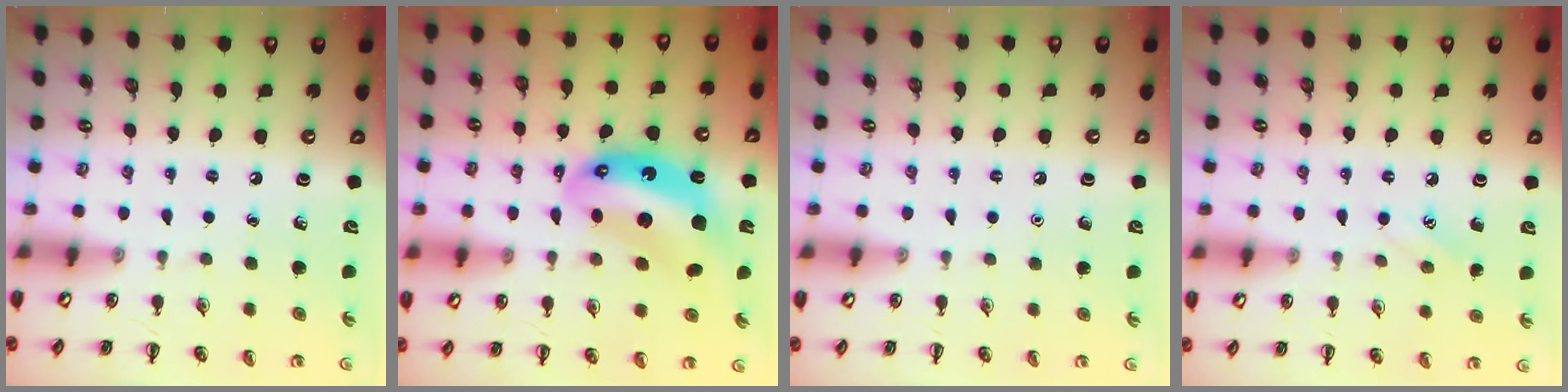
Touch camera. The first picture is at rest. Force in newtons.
{"total": 12.4, "press": 11.9, "slide": 3.2}
{"total": 1.6, "press": 1.5, "slide": 0.1}
{"total": 6.7, "press": 6.4, "slide": 1.8}